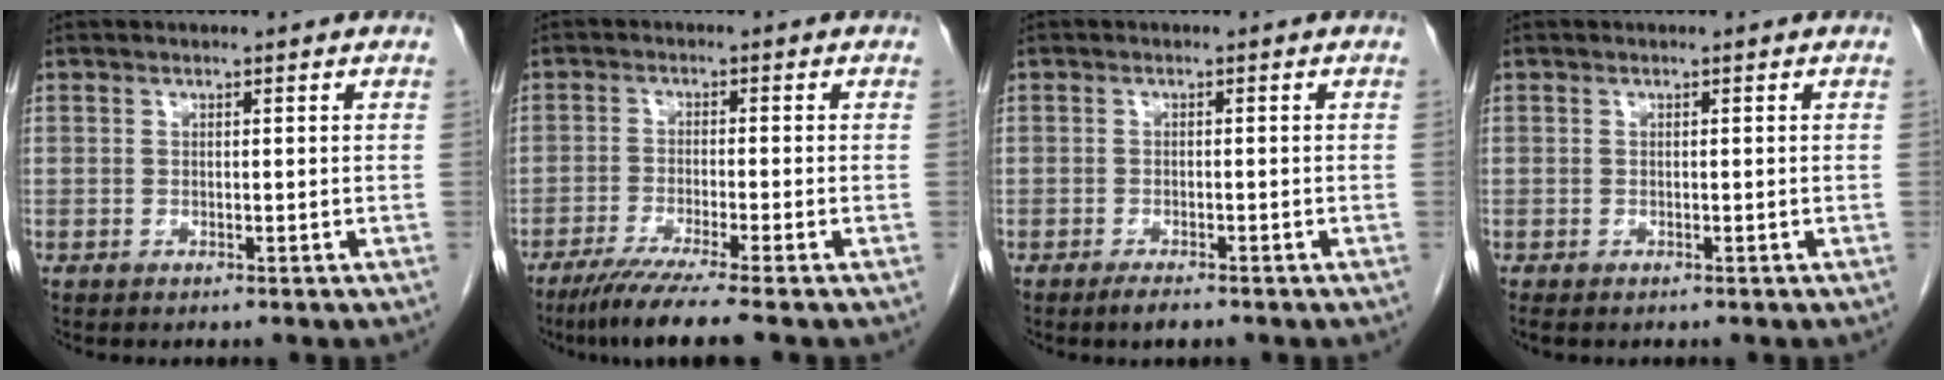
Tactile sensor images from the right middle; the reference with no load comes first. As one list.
[{"total": 7.0, "force": [-5.4, -1.2, 4.3], "torque": [-0.067, -0.023, -0.095]}, {"total": 2.0, "force": [-1.5, 0.4, 1.2], "torque": [-0.026, -0.004, -0.024]}, {"total": 0.8, "force": [-0.6, 0.3, 0.3], "torque": [-0.005, -0.001, -0.008]}]